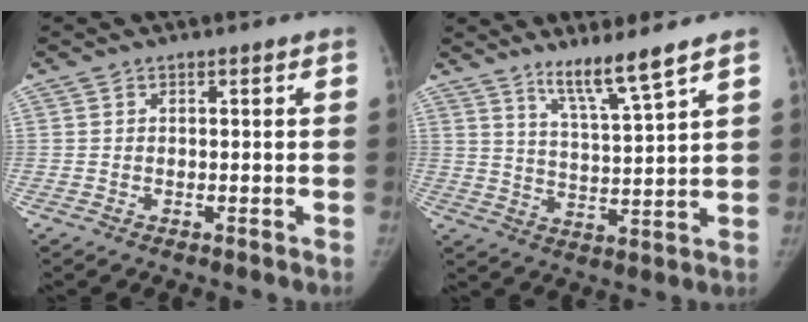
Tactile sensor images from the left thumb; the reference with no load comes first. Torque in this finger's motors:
{"motor_torque": [0.04, -0.42, 0.67, -0.28, 0.01]}